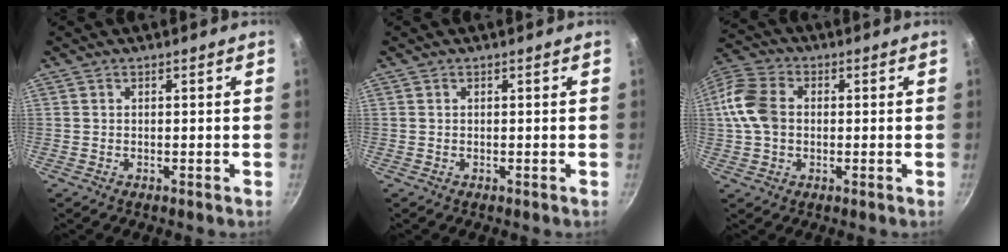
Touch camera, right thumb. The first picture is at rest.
{"total": 0.0}
{"total": 10.6, "force": [0.5, 7.7, 7.2], "torque": [-0.137, 0.019, -0.005]}